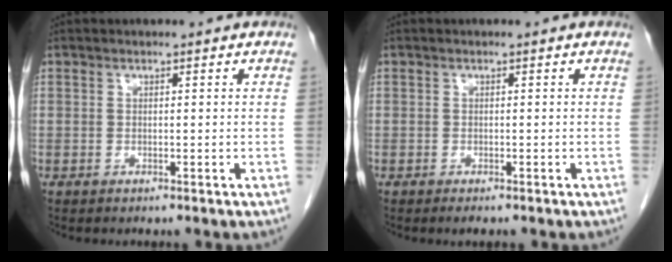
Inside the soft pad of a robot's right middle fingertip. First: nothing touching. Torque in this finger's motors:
{"motor_torque": [0.40, -0.26, 0.01, 0.02]}